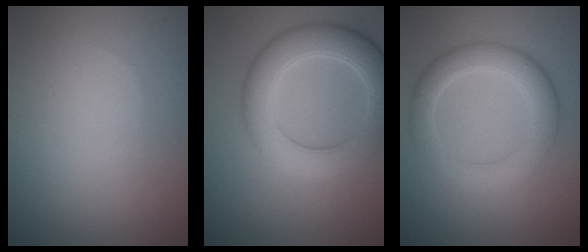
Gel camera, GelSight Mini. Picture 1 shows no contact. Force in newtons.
{"total": 6.1, "press": 6.1, "slide": 0.2}
{"total": 4.5, "press": 4.5, "slide": 0.3}